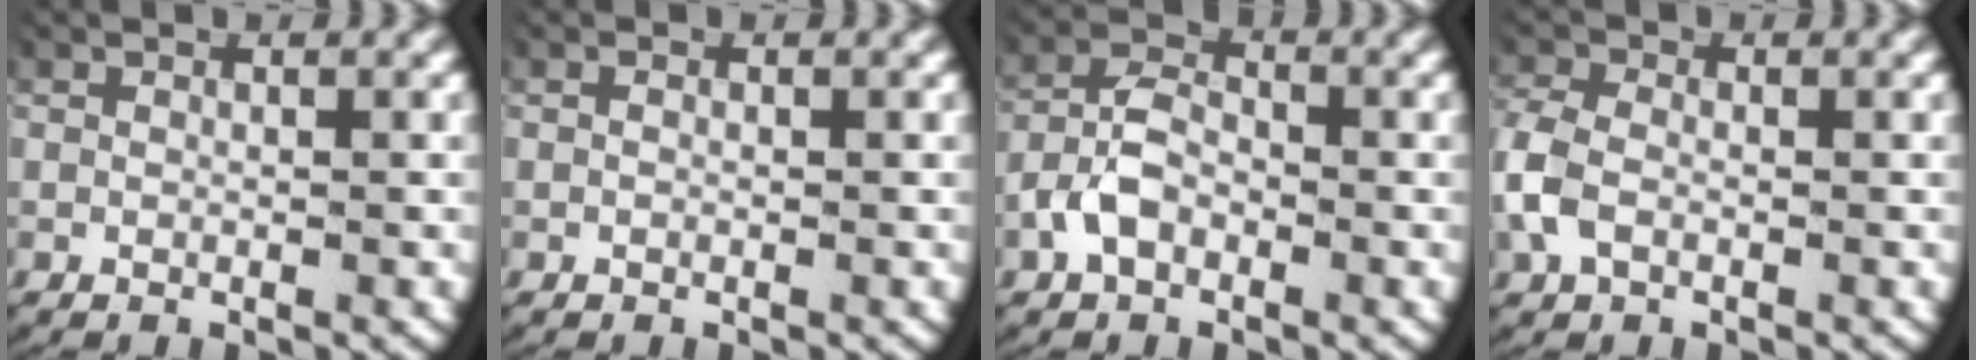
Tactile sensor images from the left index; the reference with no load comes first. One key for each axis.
{"total": 0.0}
{"total": 4.3, "fx": -1.8, "fy": 3.0, "fz": 2.5, "tx": -0.055, "ty": -0.003, "tz": -0.033}
{"total": 3.3, "fx": -0.6, "fy": 2.6, "fz": 1.9, "tx": -0.064, "ty": -0.006, "tz": -0.008}